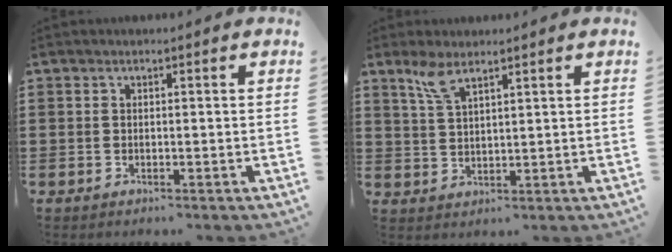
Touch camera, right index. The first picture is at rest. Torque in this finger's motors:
{"motor_torque": [0.14, 0.10, 0.16, 0.06]}